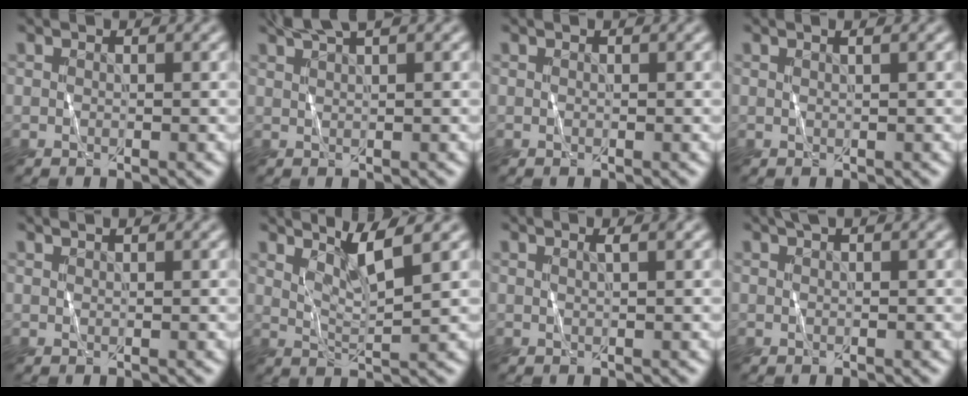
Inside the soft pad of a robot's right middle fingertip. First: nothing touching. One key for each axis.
{"total": 3.1, "fx": 2.5, "fy": 0.4, "fz": 1.8, "tx": -0.017, "ty": 0.009, "tz": 0.038}
{"total": 0.0}
{"total": 1.2, "fx": 0.8, "fy": 0.5, "fz": 0.8, "tx": 0.000, "ty": 0.005, "tz": 0.000}
{"total": 1.2, "fx": 1.0, "fy": 0.4, "fz": 0.5, "tx": 0.005, "ty": 0.003, "tz": 0.003}
{"total": 3.3, "fx": 2.2, "fy": 0.3, "fz": 2.5, "tx": -0.044, "ty": -0.002, "tz": 0.044}
{"total": 1.0, "fx": 0.6, "fy": 0.3, "fz": 0.8, "tx": -0.003, "ty": 0.004, "tz": 0.003}
{"total": 1.1, "fx": 0.7, "fy": 0.3, "fz": 0.8, "tx": -0.010, "ty": 0.003, "tz": 0.009}